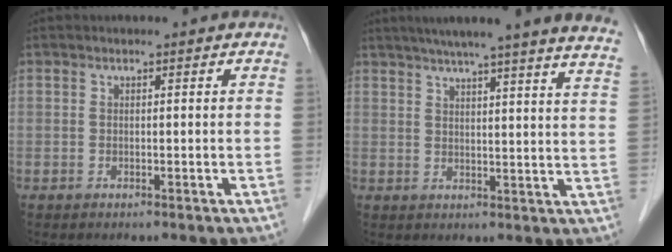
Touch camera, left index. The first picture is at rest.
{"total": 22.1, "force": [19.1, -0.9, 11.2], "torque": [-0.169, -0.030, 0.229]}